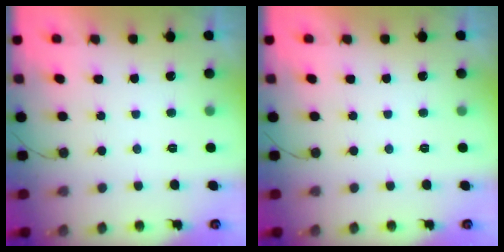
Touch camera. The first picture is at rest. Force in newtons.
{"total": 0.0}